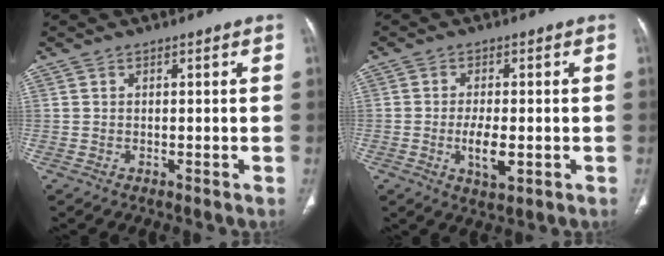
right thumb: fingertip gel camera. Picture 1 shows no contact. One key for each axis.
{"total": 5.7, "fx": -1.3, "fy": 2.4, "fz": 5.0, "tx": -0.088, "ty": -0.008, "tz": -0.018}